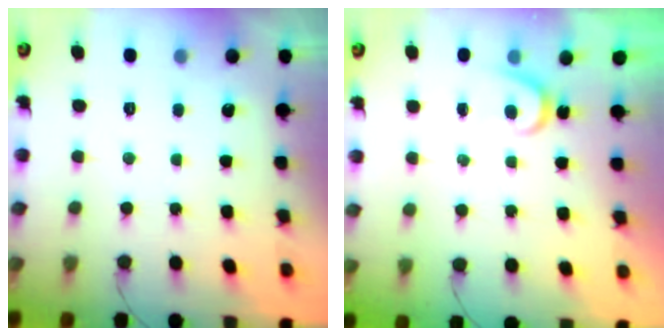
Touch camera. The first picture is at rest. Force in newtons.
{"total": 3.8, "press": 3.8, "slide": 0.5}